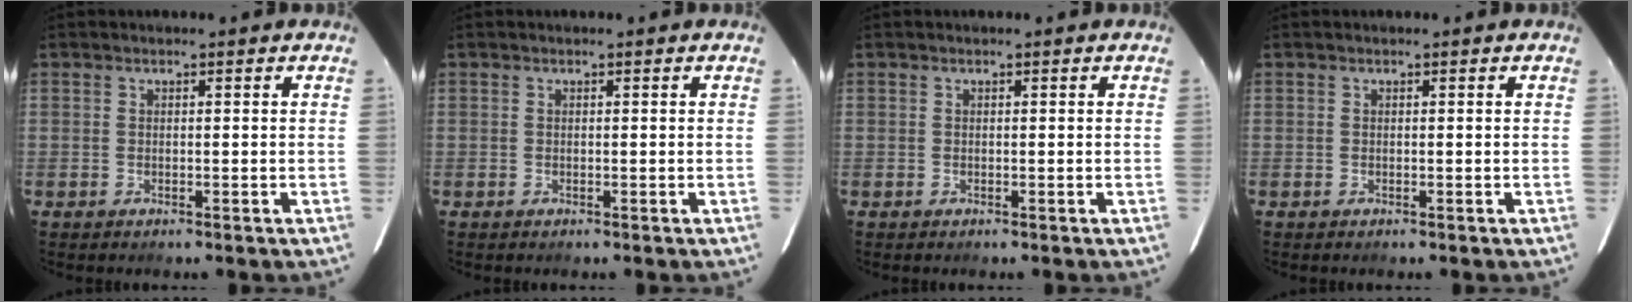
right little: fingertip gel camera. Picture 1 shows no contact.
{"total": 0.0}
{"total": 0.0}
{"total": 0.0}